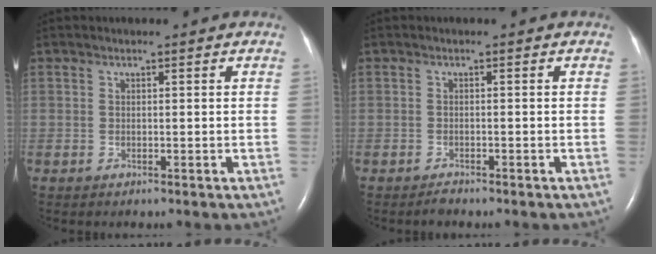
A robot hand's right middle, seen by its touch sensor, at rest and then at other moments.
{"total": 0.9, "force": [-0.9, 0.2, 0.2], "torque": [-0.009, -0.002, -0.014]}